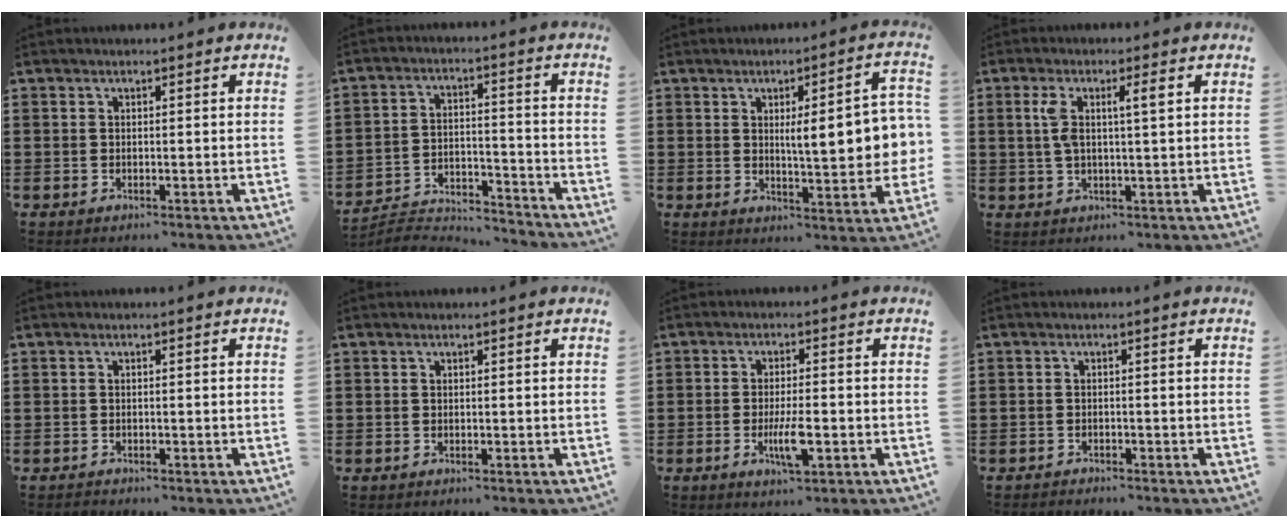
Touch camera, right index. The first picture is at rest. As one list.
[{"total": 4.9, "force": [-4.8, 0.8, 0.7], "torque": [-0.021, 0.005, -0.101]}, {"total": 9.3, "force": [0.9, 2.2, 9.0], "torque": [-0.130, -0.006, 0.006]}, {"total": 4.7, "force": [1.2, 0.8, 4.4], "torque": [-0.087, 0.004, 0.017]}, {"total": 0.7, "force": [-0.7, 0.1, 0.0], "torque": [-0.001, 0.000, -0.014]}, {"total": 0.0}, {"total": 5.5, "force": [-1.8, 1.3, 5.0], "torque": [-0.095, -0.004, -0.032]}, {"total": 1.1, "force": [-1.1, 0.2, -0.1], "torque": [-0.003, 0.003, -0.024]}]